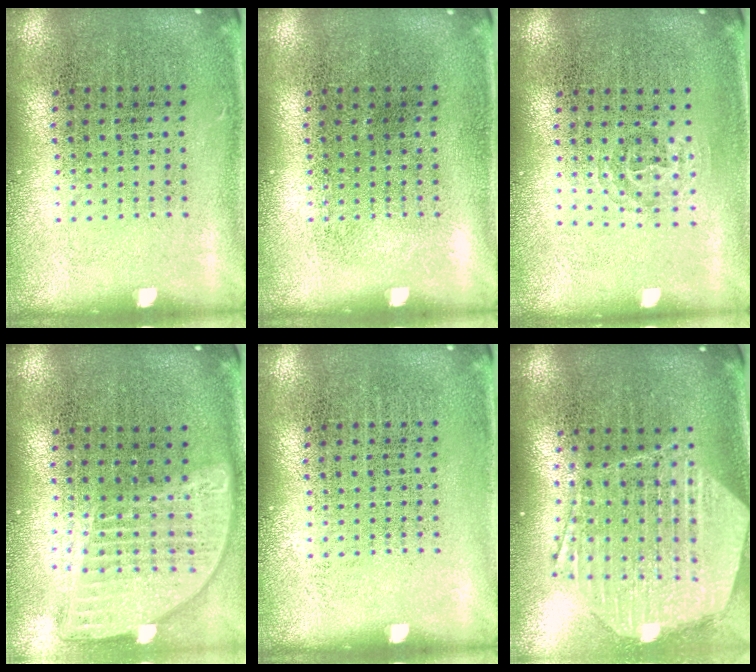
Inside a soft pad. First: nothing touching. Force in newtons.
{"total": 0.0}
{"total": 0.9, "press": 0.6, "slide": 0.7}
{"total": 1.9, "press": 1.6, "slide": 1.1}
{"total": 0.0}
{"total": 2.5, "press": 2.1, "slide": 1.4}